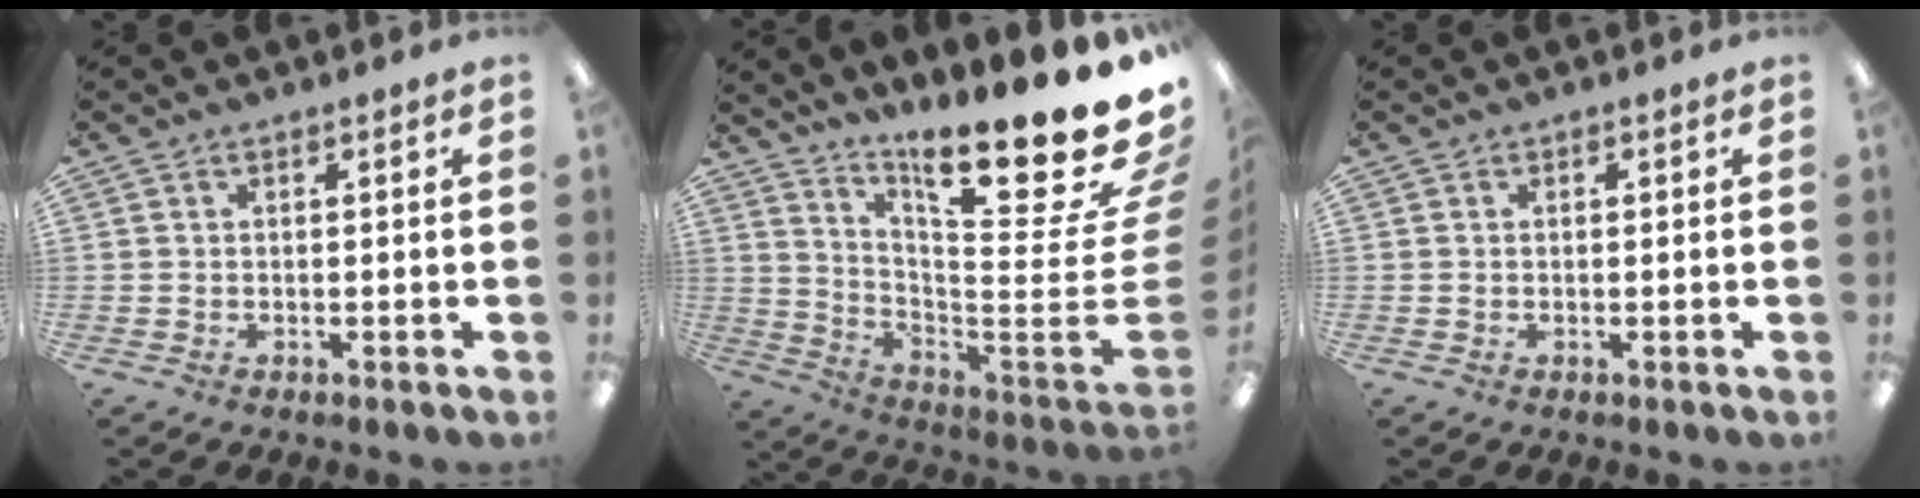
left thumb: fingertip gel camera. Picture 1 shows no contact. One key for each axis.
{"total": 22.7, "fx": 17.4, "fy": 2.9, "fz": 14.2, "tx": -0.204, "ty": -0.142, "tz": 0.273}
{"total": 0.0}